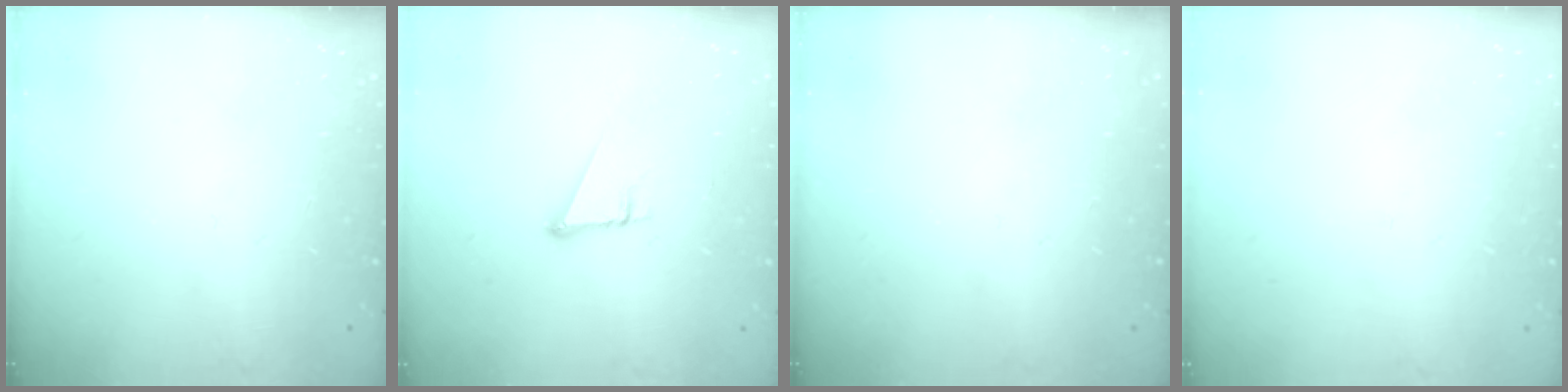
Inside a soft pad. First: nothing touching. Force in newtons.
{"total": 3.7, "press": 3.7, "slide": 0.2}
{"total": 0.0}
{"total": 1.5, "press": 1.5, "slide": 0.1}